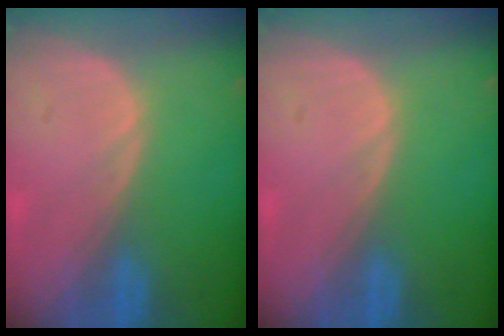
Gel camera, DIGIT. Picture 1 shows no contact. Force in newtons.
{"total": 0.0}